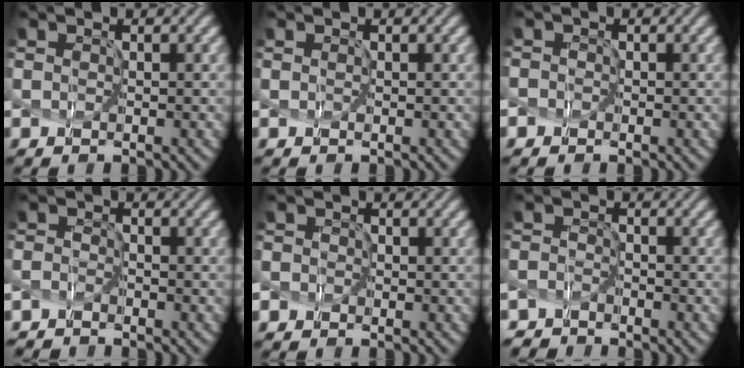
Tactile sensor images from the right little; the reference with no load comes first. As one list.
[{"total": 0.0}, {"total": 0.8, "force": [-0.6, 0.6, 0.0], "torque": [0.003, 0.006, -0.013]}, {"total": 2.1, "force": [-2.0, 0.5, 0.1], "torque": [-0.012, 0.001, -0.044]}, {"total": 1.3, "force": [-0.7, 1.0, 0.1], "torque": [0.004, 0.008, -0.019]}, {"total": 2.8, "force": [-2.7, 0.9, 0.0], "torque": [-0.009, 0.004, -0.049]}]